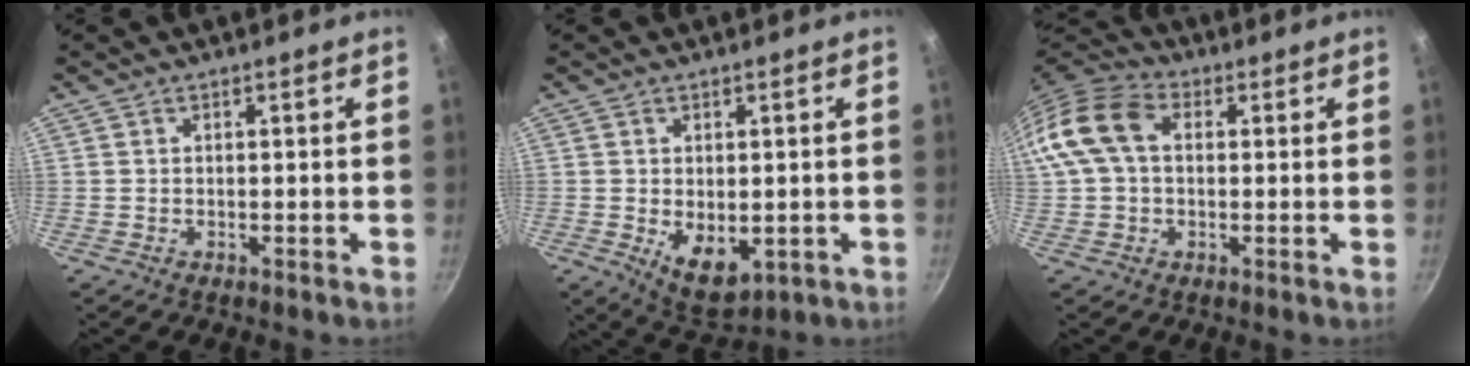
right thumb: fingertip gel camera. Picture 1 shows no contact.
{"total": 7.5, "force": [-1.1, 4.6, 5.8], "torque": [-0.076, -0.020, 0.001]}
{"total": 12.4, "force": [2.0, 8.6, 8.8], "torque": [-0.157, 0.028, 0.019]}